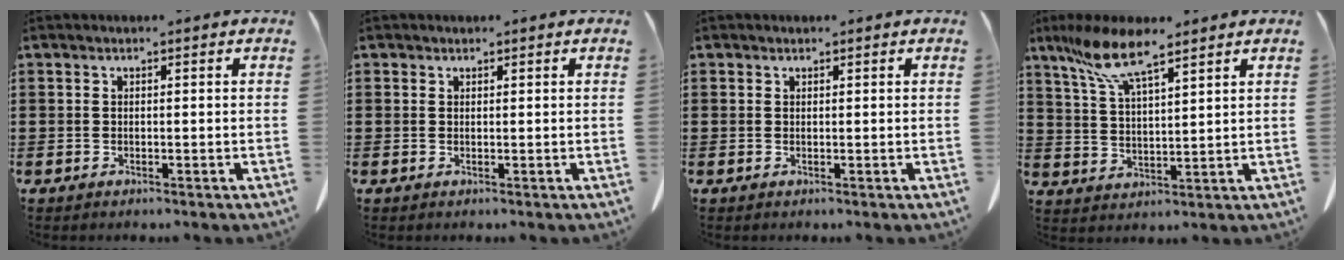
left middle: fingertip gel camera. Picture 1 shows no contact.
{"total": 0.8, "force": [0.7, 0.3, 0.1], "torque": [-0.005, 0.000, 0.015]}
{"total": 0.6, "force": [0.5, 0.2, 0.0], "torque": [-0.003, -0.001, 0.011]}
{"total": 8.6, "force": [6.3, 2.0, 5.5], "torque": [-0.133, -0.016, 0.113]}